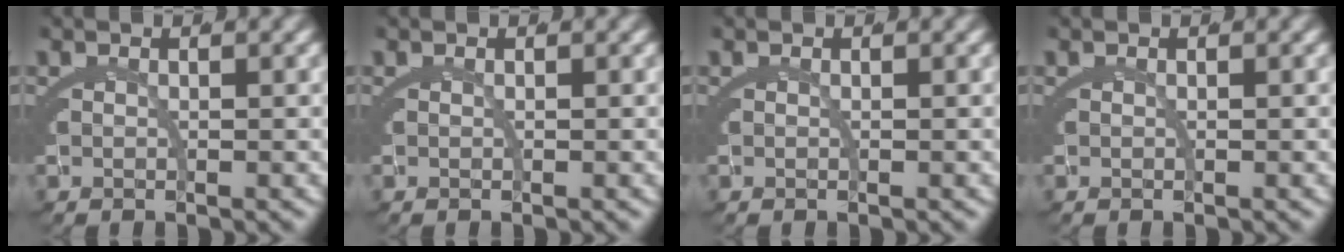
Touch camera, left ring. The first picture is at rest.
{"total": 0.0}
{"total": 0.0}
{"total": 0.0}